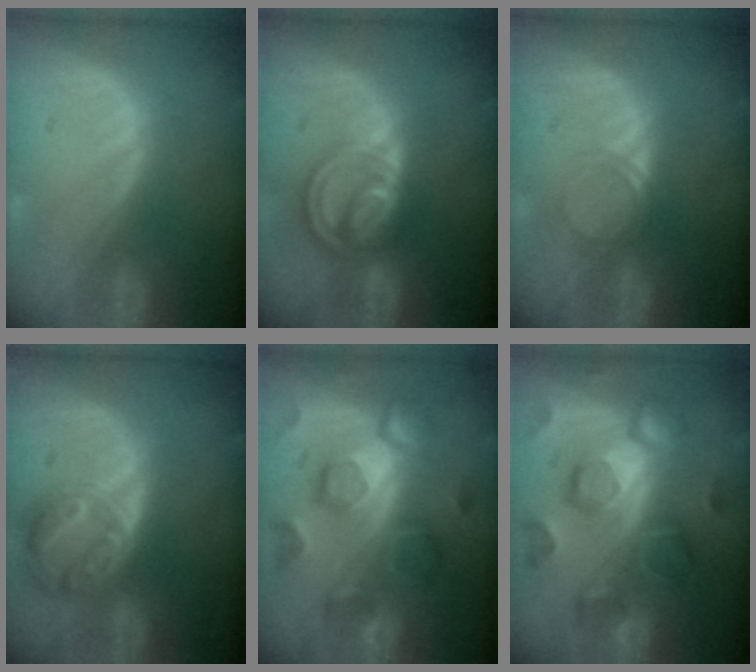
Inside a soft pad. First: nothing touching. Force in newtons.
{"total": 8.6, "press": 7.3, "slide": 4.6}
{"total": 2.4, "press": 2.4, "slide": 0.2}
{"total": 8.3, "press": 7.2, "slide": 4.2}
{"total": 10.4, "press": 10.4, "slide": 0.8}
{"total": 11.2, "press": 11.2, "slide": 0.9}